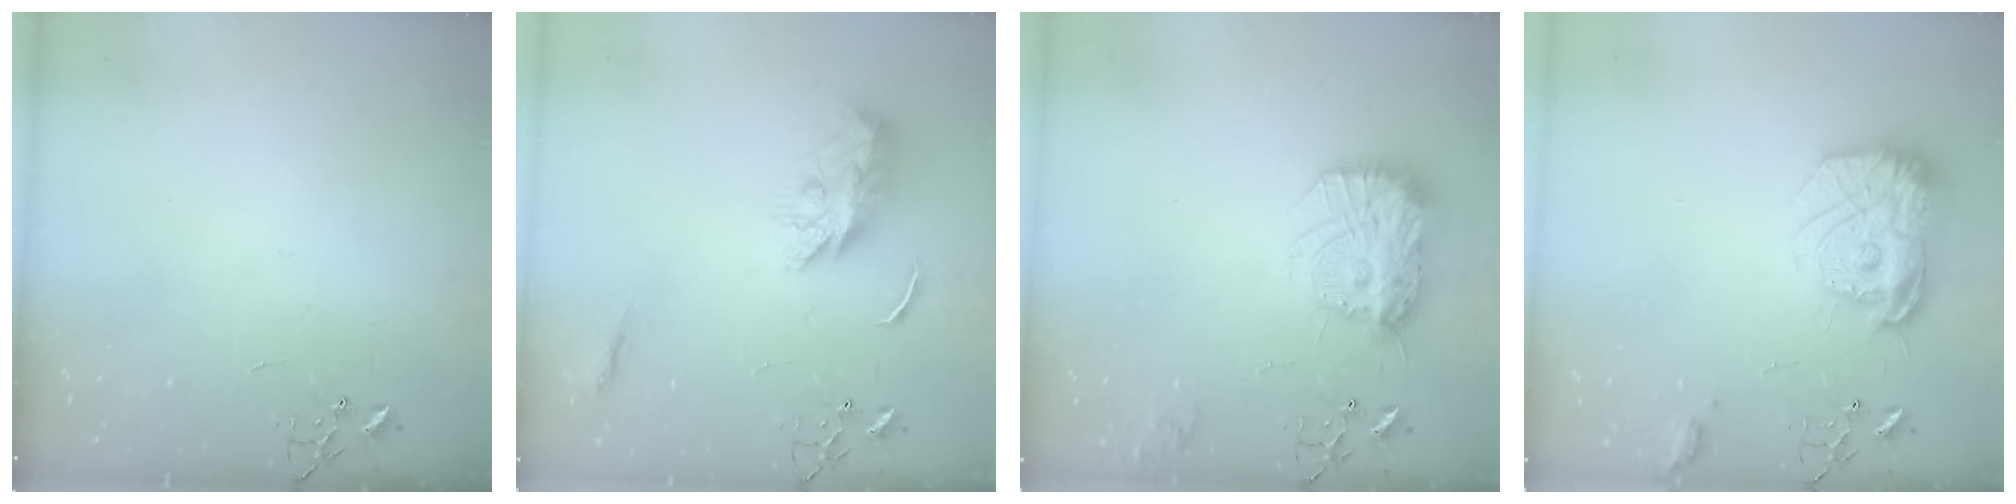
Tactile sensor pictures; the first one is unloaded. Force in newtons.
{"total": 10.2, "press": 10.2, "slide": 0.1}
{"total": 16.5, "press": 16.5, "slide": 1.4}
{"total": 17.7, "press": 17.6, "slide": 1.4}